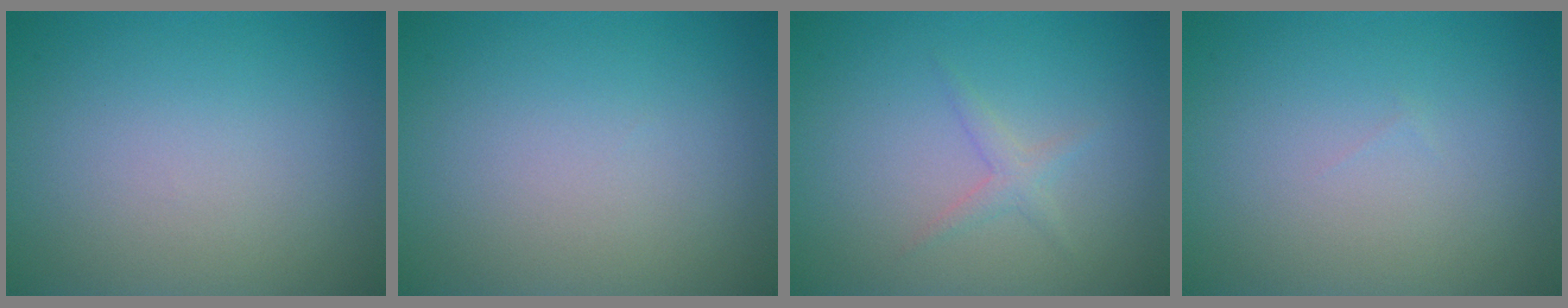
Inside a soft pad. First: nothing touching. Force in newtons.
{"total": 0.0}
{"total": 1.2, "press": 1.2, "slide": 0.1}
{"total": 0.0}